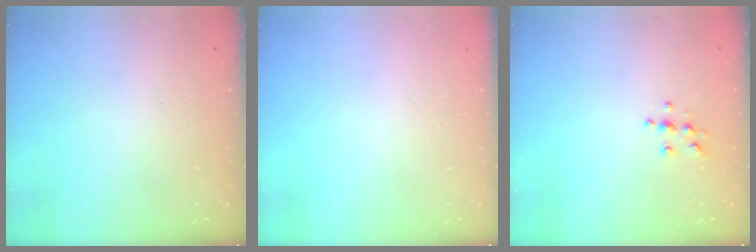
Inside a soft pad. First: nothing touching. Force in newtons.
{"total": 0.0}
{"total": 6.2, "press": 6.1, "slide": 0.6}